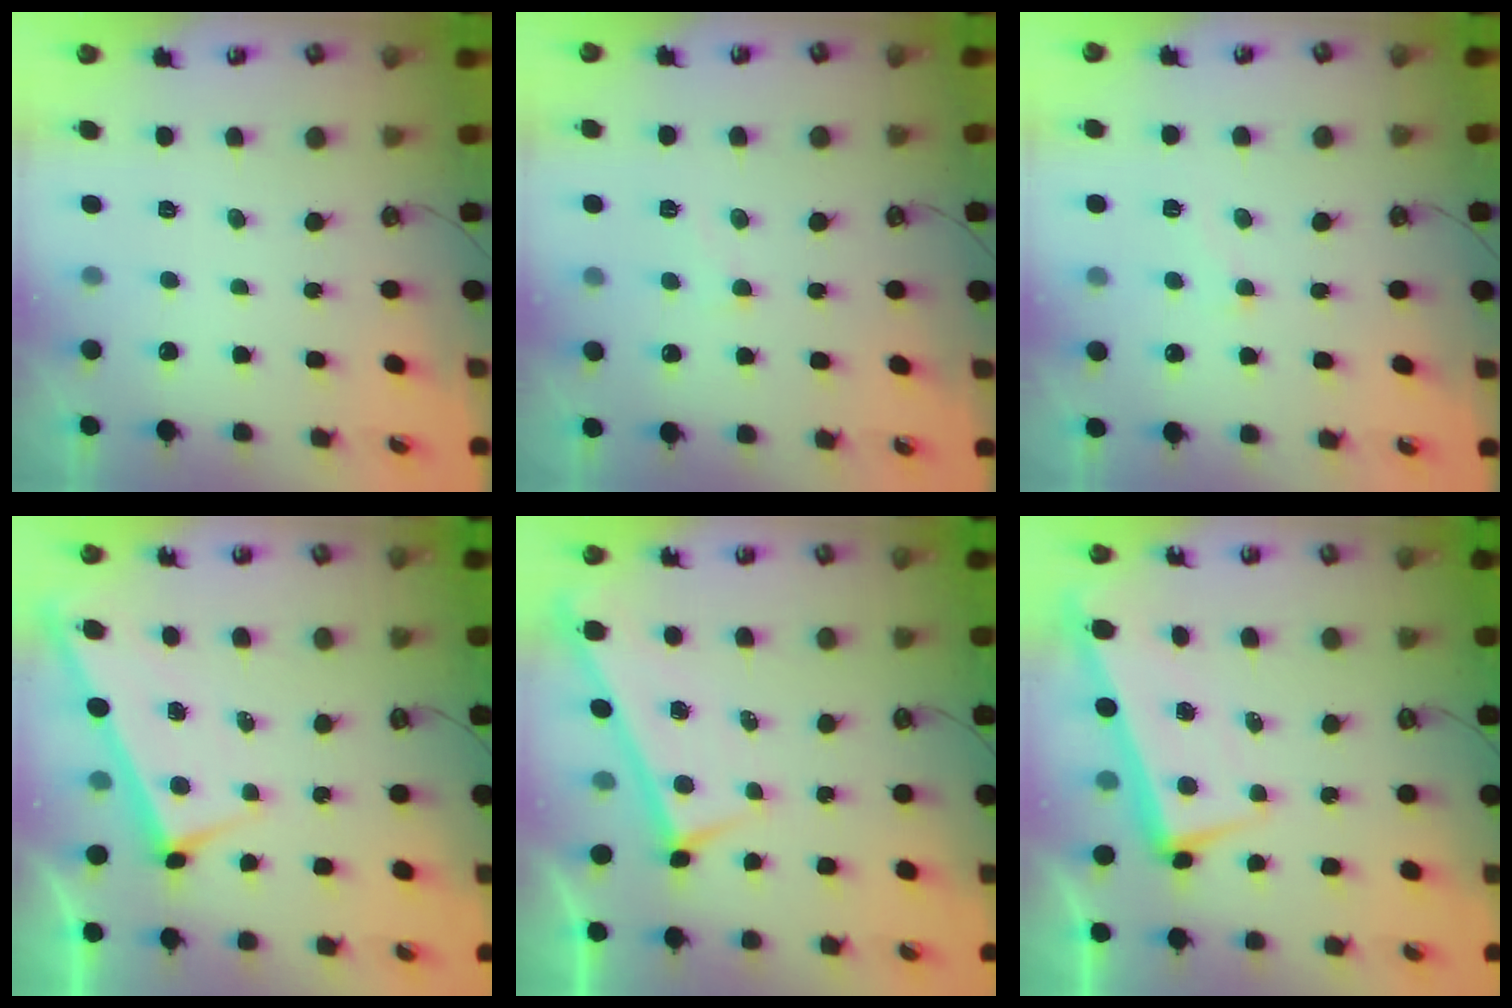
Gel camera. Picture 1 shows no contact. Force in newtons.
{"total": 3.9, "press": 3.9, "slide": 0.5}
{"total": 4.0, "press": 3.9, "slide": 1.0}
{"total": 1.9, "press": 1.9, "slide": 0.2}
{"total": 0.0}
{"total": 2.1, "press": 2.0, "slide": 0.7}